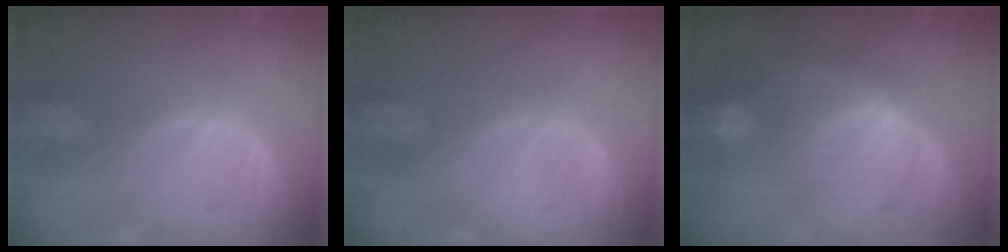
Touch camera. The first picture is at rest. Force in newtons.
{"total": 0.0}
{"total": 8.7, "press": 8.1, "slide": 3.4}